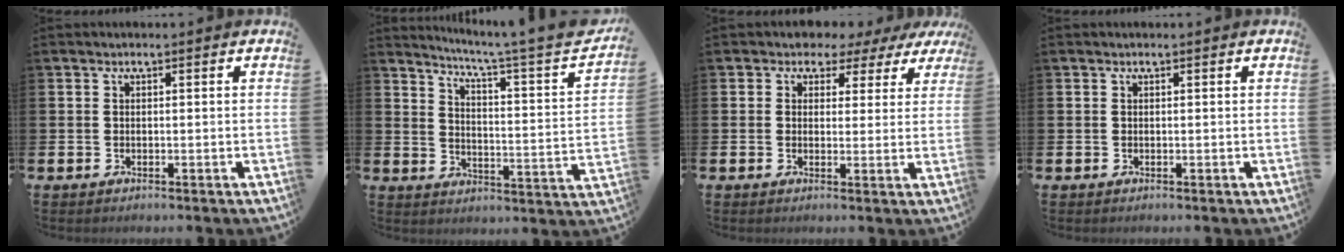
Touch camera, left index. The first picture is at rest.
{"total": 5.0, "force": [3.8, -0.9, 3.2], "torque": [-0.057, -0.052, 0.049]}
{"total": 2.5, "force": [1.3, 2.1, 0.1], "torque": [-0.017, -0.005, 0.016]}
{"total": 0.0}